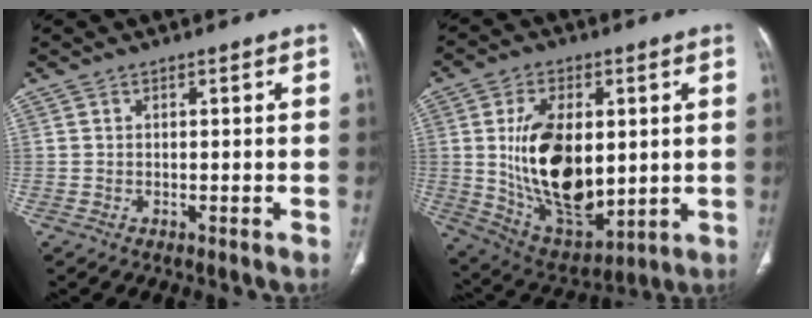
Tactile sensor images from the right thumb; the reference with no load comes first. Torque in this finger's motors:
{"motor_torque": [2.39, 2.62, 1.60, -0.57, 0.24]}